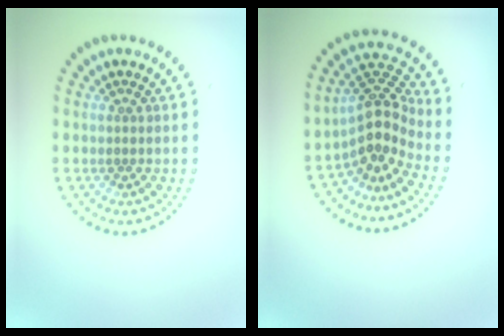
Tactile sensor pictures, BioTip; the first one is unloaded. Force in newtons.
{"total": 4.2, "press": 2.9, "slide": 3.0}